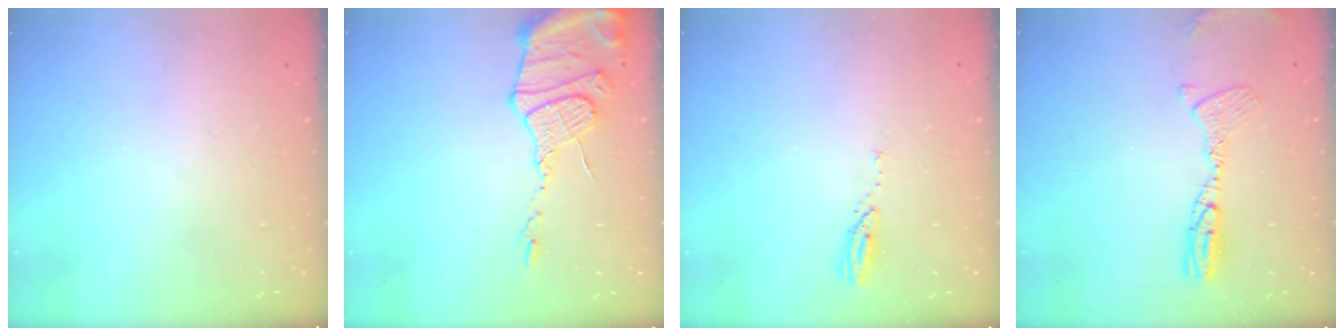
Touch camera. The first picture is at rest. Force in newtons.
{"total": 14.4, "press": 14.4, "slide": 1.4}
{"total": 3.6, "press": 3.6, "slide": 0.3}
{"total": 11.8, "press": 11.6, "slide": 2.1}